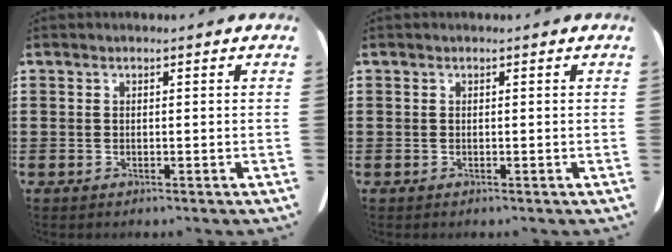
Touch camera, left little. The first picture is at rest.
{"total": 0.0}